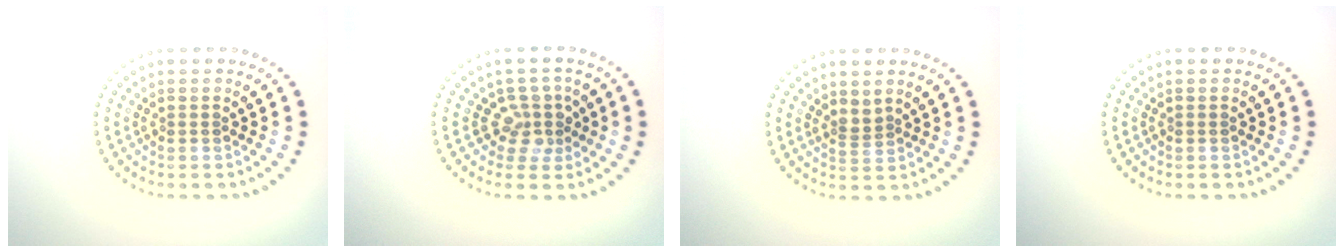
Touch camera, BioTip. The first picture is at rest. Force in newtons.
{"total": 2.6, "press": 1.9, "slide": 1.7}
{"total": 1.2, "press": 0.7, "slide": 1.0}
{"total": 0.0}